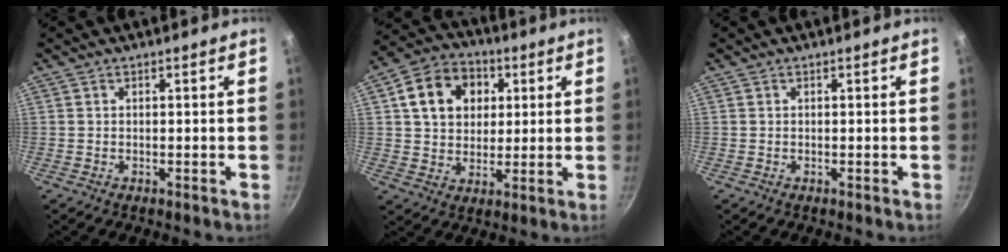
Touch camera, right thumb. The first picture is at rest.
{"total": 13.2, "force": [3.7, 10.4, 7.2], "torque": [-0.097, 0.011, 0.055]}
{"total": 0.0}